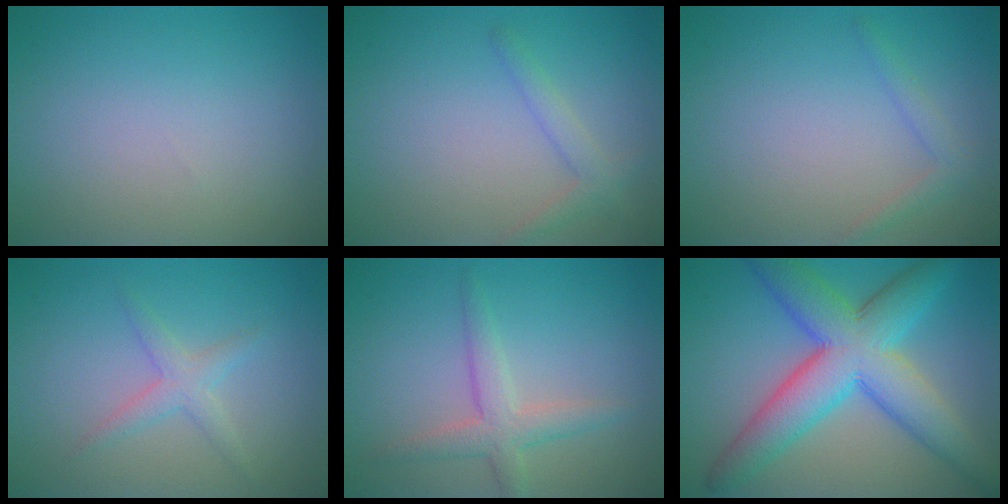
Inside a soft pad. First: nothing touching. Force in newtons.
{"total": 1.8, "press": 1.7, "slide": 0.1}
{"total": 1.3, "press": 1.3, "slide": 0.1}
{"total": 2.0, "press": 2.0, "slide": 0.1}
{"total": 2.9, "press": 2.9, "slide": 0.2}
{"total": 9.5, "press": 9.5, "slide": 0.2}